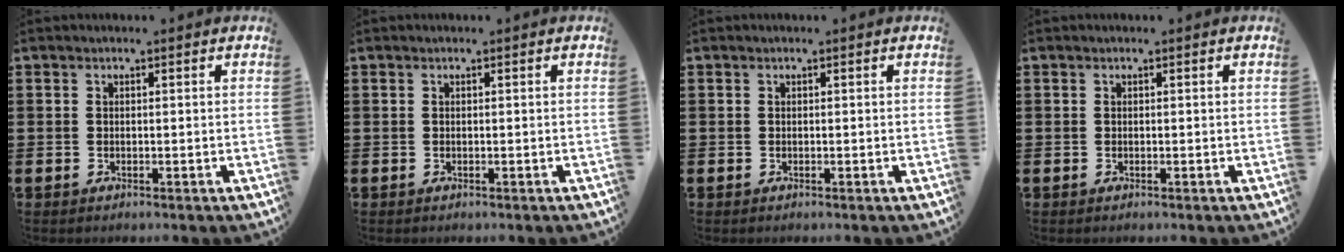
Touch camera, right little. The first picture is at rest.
{"total": 0.0}
{"total": 0.0}
{"total": 0.0}